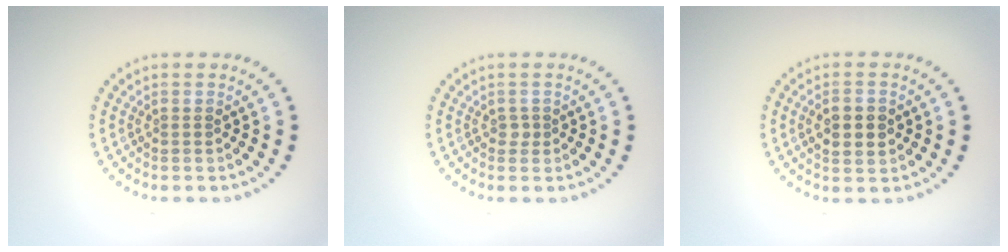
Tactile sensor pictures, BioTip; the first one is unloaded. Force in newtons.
{"total": 0.6, "press": 0.6, "slide": 0.3}
{"total": 3.1, "press": 3.1, "slide": 0.2}